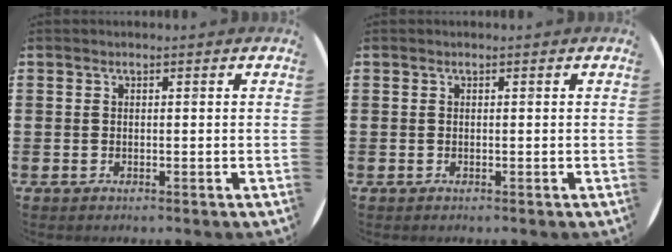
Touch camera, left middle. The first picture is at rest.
{"total": 0.0}